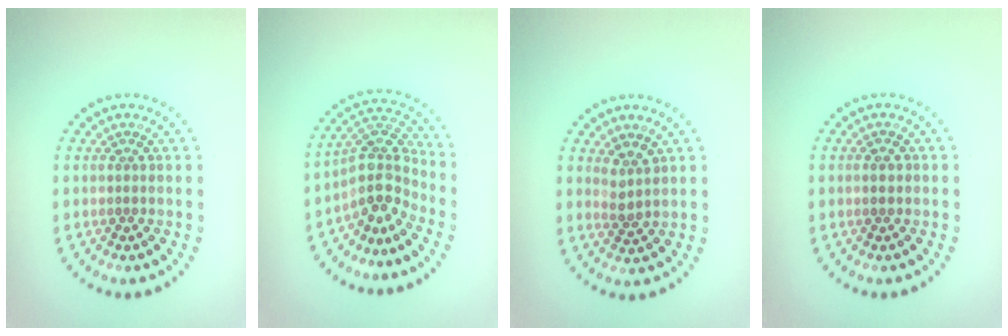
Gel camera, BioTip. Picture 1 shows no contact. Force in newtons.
{"total": 4.0, "press": 3.0, "slide": 2.6}
{"total": 1.8, "press": 1.5, "slide": 1.0}
{"total": 1.7, "press": 1.7, "slide": 0.0}